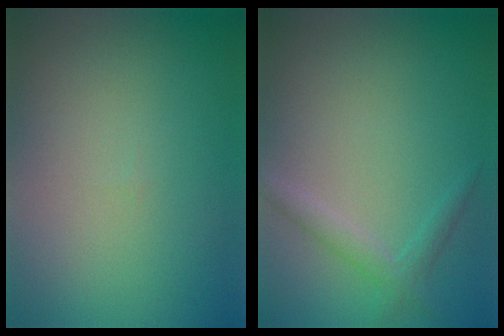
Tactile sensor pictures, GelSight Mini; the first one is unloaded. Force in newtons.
{"total": 1.9, "press": 1.9, "slide": 0.2}